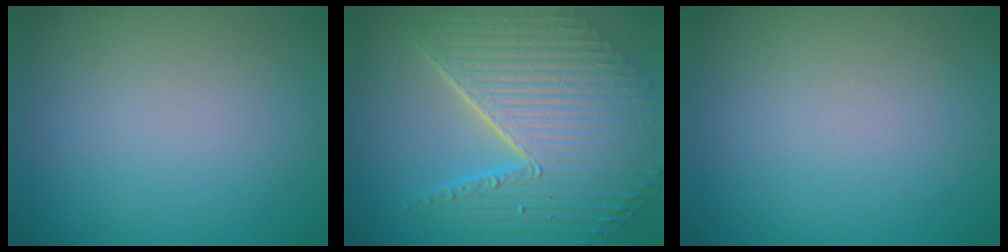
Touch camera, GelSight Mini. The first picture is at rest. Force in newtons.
{"total": 10.8, "press": 7.3, "slide": 8.0}
{"total": 0.0}